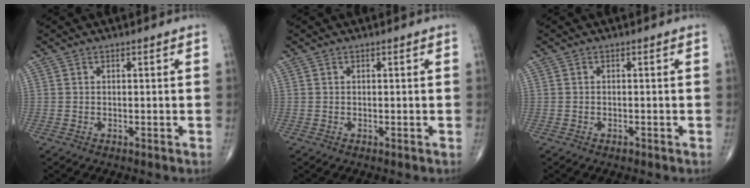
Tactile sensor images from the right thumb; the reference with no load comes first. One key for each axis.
{"total": 0.0}
{"total": 0.6, "fx": -0.5, "fy": 0.2, "fz": 0.2, "tx": -0.001, "ty": 0.001, "tz": -0.009}